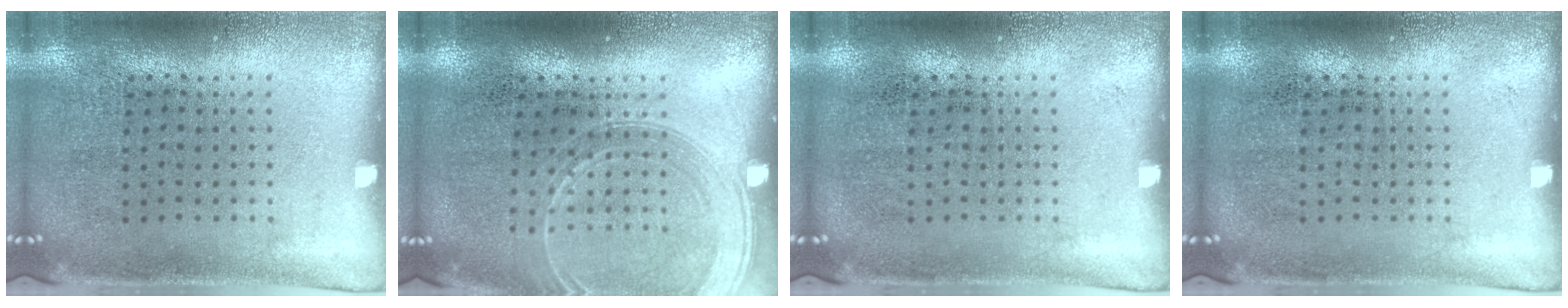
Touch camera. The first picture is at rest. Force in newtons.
{"total": 1.6, "press": 1.6, "slide": 0.3}
{"total": 0.0}
{"total": 0.0}